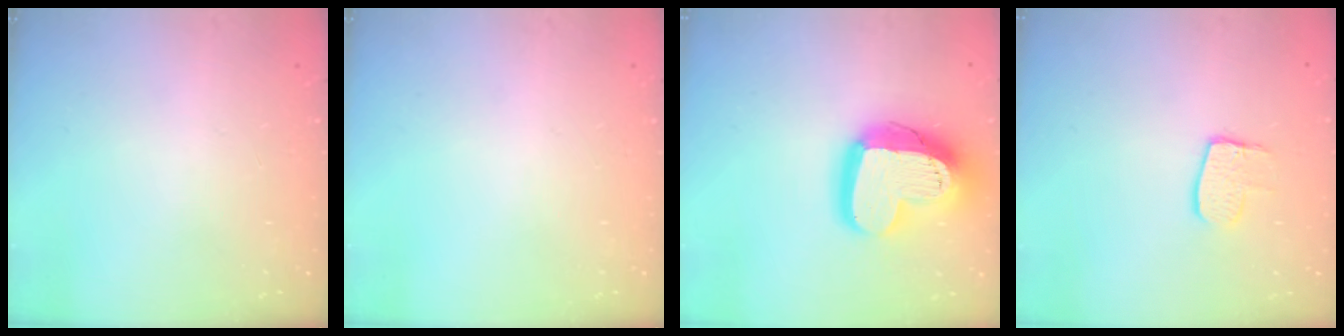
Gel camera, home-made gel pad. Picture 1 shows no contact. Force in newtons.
{"total": 0.0}
{"total": 21.6, "press": 21.5, "slide": 1.9}
{"total": 8.0, "press": 8.0, "slide": 0.5}